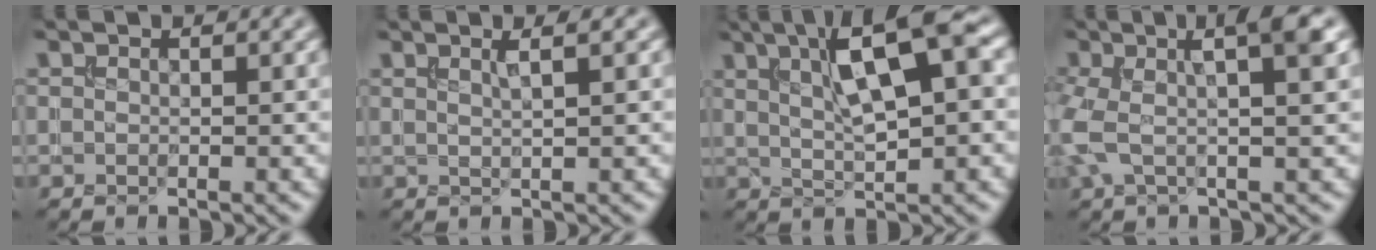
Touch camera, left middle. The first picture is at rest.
{"total": 2.1, "force": [1.1, 0.5, 1.8], "torque": [-0.023, 0.004, 0.012]}
{"total": 8.2, "force": [3.1, 1.9, 7.4], "torque": [-0.120, 0.009, 0.051]}
{"total": 6.3, "force": [1.0, 1.6, 6.0], "torque": [-0.120, 0.010, 0.009]}